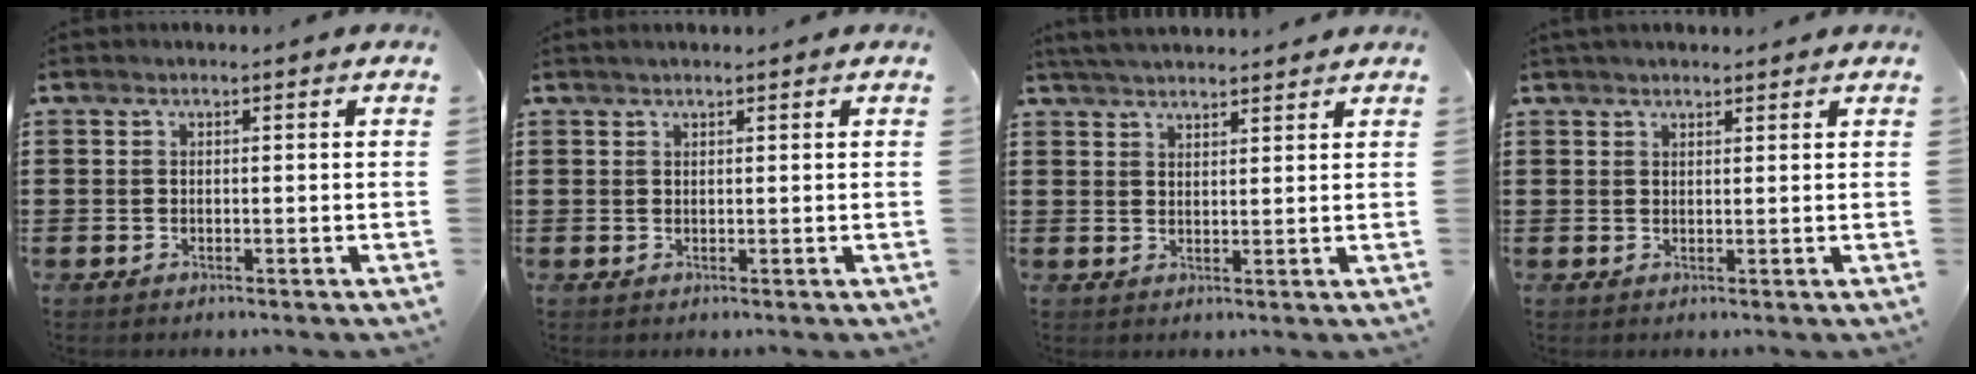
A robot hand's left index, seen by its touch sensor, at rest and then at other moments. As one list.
[{"total": 0.8, "force": [0.6, 0.1, 0.4], "torque": [-0.009, 0.001, 0.011]}, {"total": 3.6, "force": [3.5, 0.2, 0.8], "torque": [-0.026, -0.004, 0.066]}, {"total": 1.6, "force": [1.5, 0.3, 0.4], "torque": [-0.010, 0.002, 0.029]}]